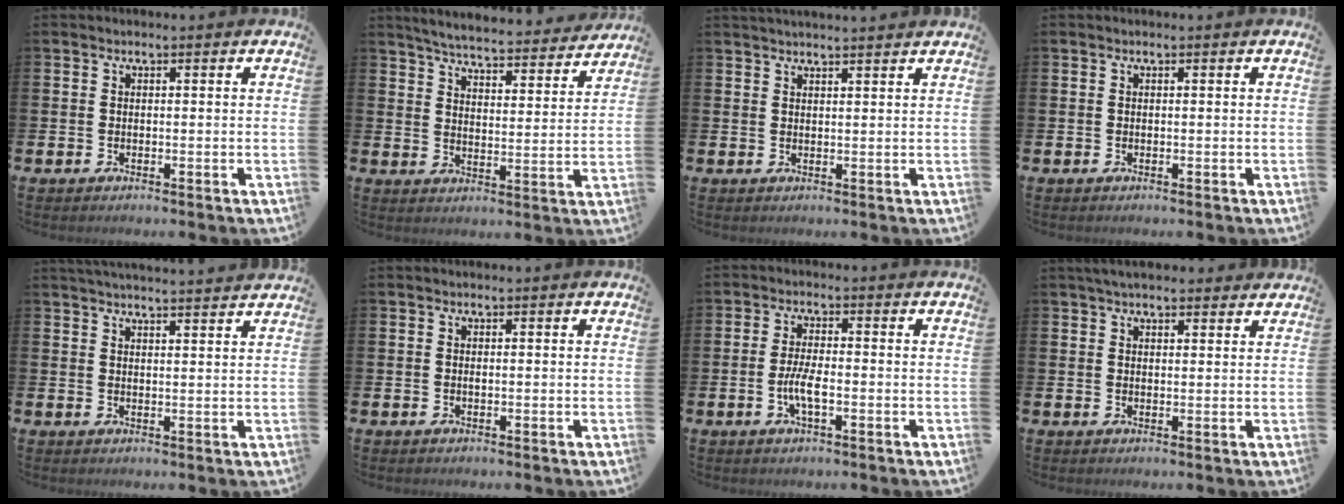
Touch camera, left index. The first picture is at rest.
{"total": 5.7, "force": [5.5, 0.3, 1.3], "torque": [-0.043, -0.042, 0.093]}
{"total": 2.0, "force": [2.0, -0.2, 0.0], "torque": [-0.002, -0.008, 0.037]}
{"total": 0.0}
{"total": 3.3, "force": [3.2, -0.4, 0.2], "torque": [-0.009, -0.016, 0.059]}
{"total": 0.0}
{"total": 3.7, "force": [-1.0, 1.1, 3.4], "torque": [-0.064, 0.000, -0.021]}
{"total": 3.2, "force": [3.0, 0.8, 0.9], "torque": [-0.022, -0.004, 0.055]}